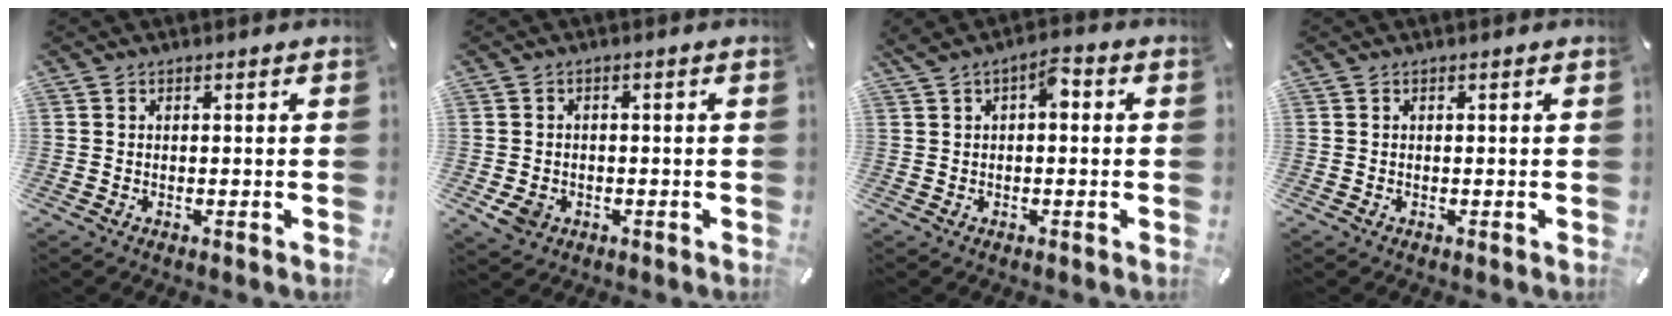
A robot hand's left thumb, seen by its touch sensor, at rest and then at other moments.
{"total": 3.9, "force": [-1.3, 3.2, 1.8], "torque": [-0.042, 0.002, -0.024]}
{"total": 4.7, "force": [0.7, 2.5, 3.9], "torque": [-0.053, 0.005, 0.006]}
{"total": 0.0}